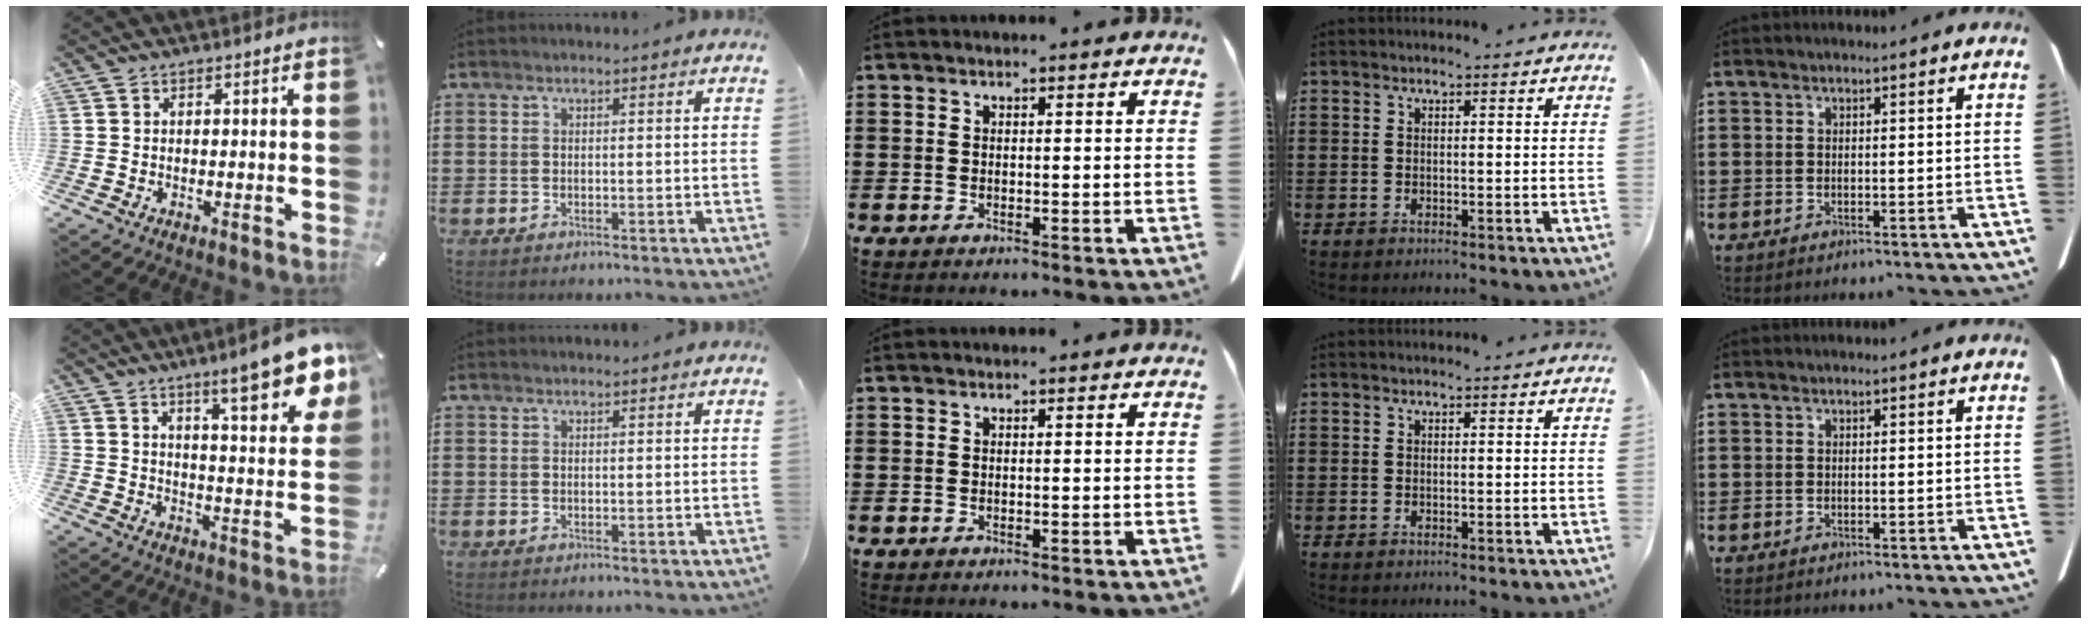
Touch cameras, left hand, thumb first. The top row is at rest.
{"thumb": {"total": 14.6, "force": [10.2, 3.2, 10.0], "torque": [-0.142, -0.062, 0.162]}}